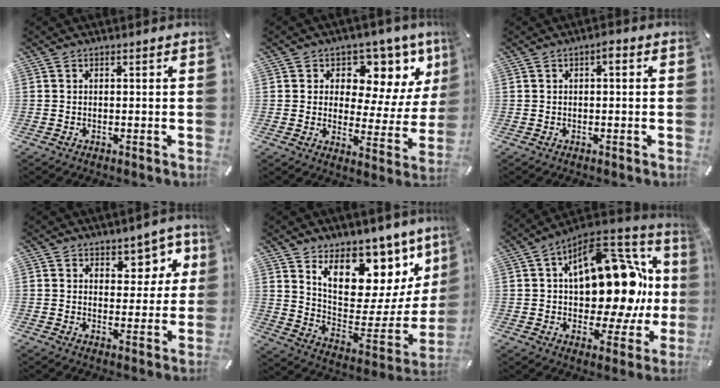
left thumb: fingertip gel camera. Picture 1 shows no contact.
{"total": 10.2, "force": [5.6, 7.1, 4.6], "torque": [-0.050, -0.055, 0.096]}
{"total": 1.7, "force": [0.0, 0.7, 1.5], "torque": [-0.032, 0.009, -0.003]}
{"total": 7.5, "force": [4.7, 5.0, 3.0], "torque": [-0.016, -0.039, 0.078]}
{"total": 15.8, "force": [10.8, 9.3, 7.0], "torque": [-0.089, -0.110, 0.185]}
{"total": 24.1, "force": [4.4, 13.6, 19.4], "torque": [-0.284, -0.030, 0.078]}